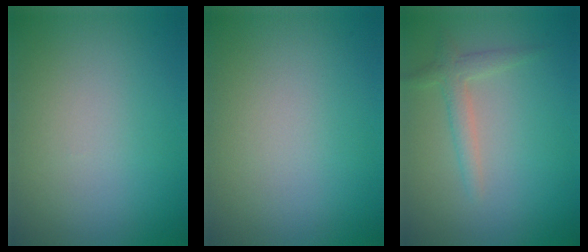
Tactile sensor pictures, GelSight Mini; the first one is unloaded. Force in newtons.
{"total": 0.0}
{"total": 2.0, "press": 2.0, "slide": 0.2}